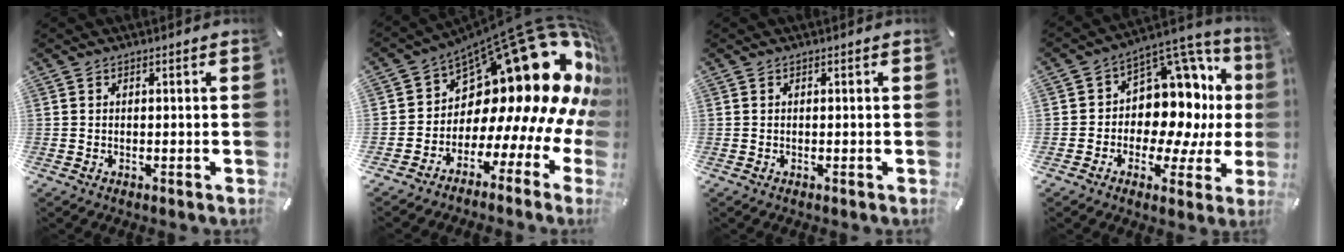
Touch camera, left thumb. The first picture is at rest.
{"total": 26.1, "force": [10.7, 12.3, 20.4], "torque": [-0.302, -0.124, 0.207]}
{"total": 0.0}
{"total": 14.5, "force": [2.8, 10.9, 9.2], "torque": [-0.109, -0.046, 0.053]}